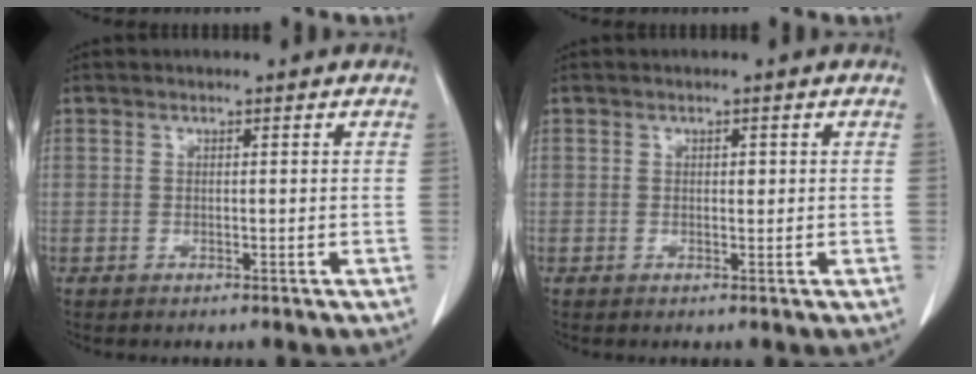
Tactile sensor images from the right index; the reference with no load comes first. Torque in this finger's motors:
{"motor_torque": [-0.01, 0.22, 0.00, 0.00]}